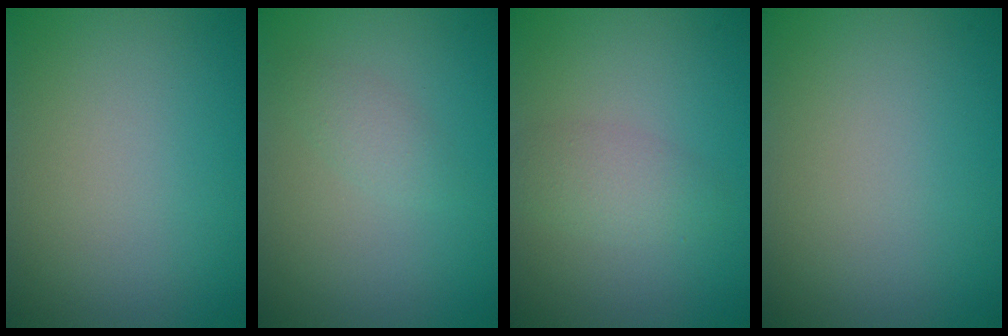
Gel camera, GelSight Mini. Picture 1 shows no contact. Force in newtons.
{"total": 1.3, "press": 1.3, "slide": 0.0}
{"total": 2.2, "press": 2.2, "slide": 0.1}
{"total": 0.0}